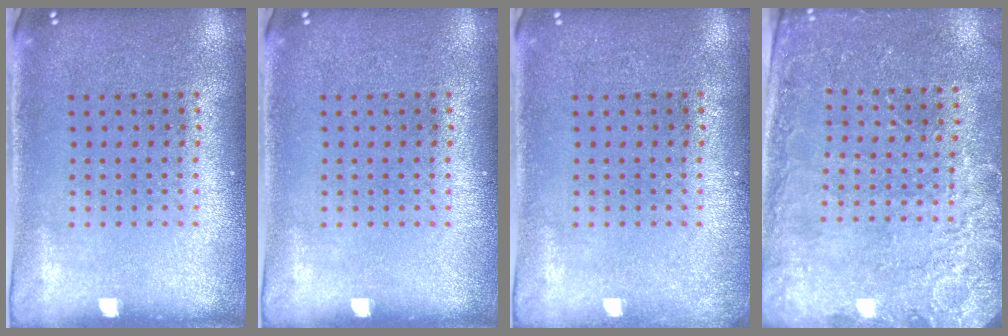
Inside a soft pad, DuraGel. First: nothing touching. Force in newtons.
{"total": 0.0}
{"total": 0.7, "press": 0.7, "slide": 0.1}
{"total": 2.5, "press": 2.5, "slide": 0.5}